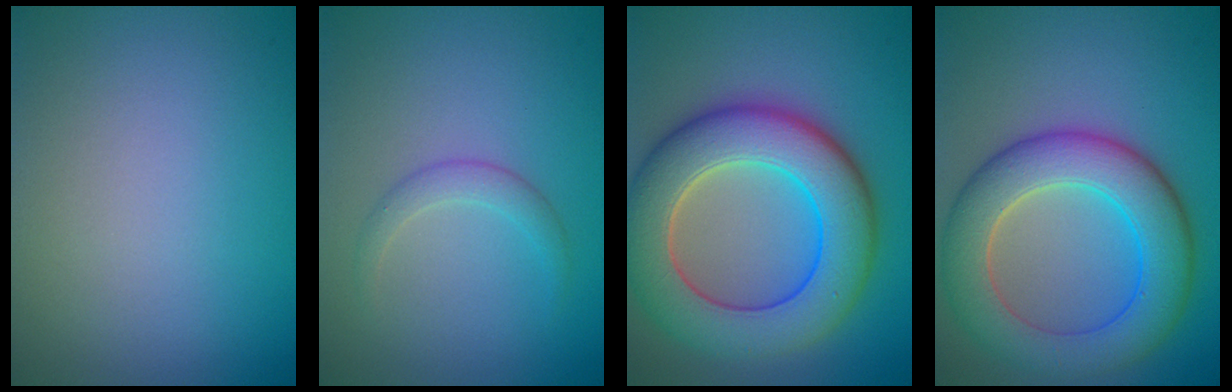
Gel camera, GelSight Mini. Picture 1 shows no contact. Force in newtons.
{"total": 1.6, "press": 1.6, "slide": 0.0}
{"total": 10.3, "press": 10.3, "slide": 0.7}
{"total": 8.3, "press": 8.3, "slide": 0.4}